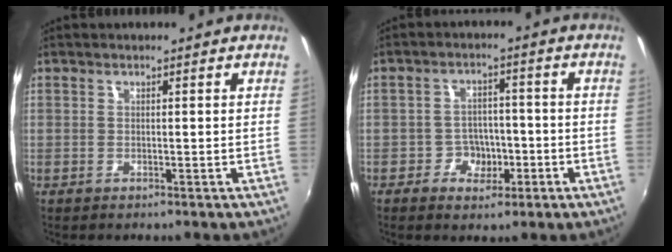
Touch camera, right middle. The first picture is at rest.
{"total": 9.7, "force": [-4.7, 6.8, 5.1], "torque": [-0.105, 0.018, -0.077]}